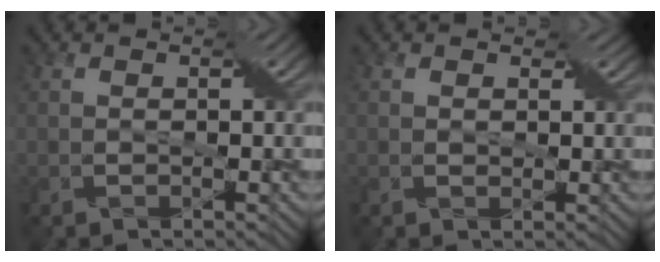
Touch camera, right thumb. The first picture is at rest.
{"total": 1.0, "force": [0.7, 0.7, 0.2], "torque": [-0.010, -0.002, 0.012]}